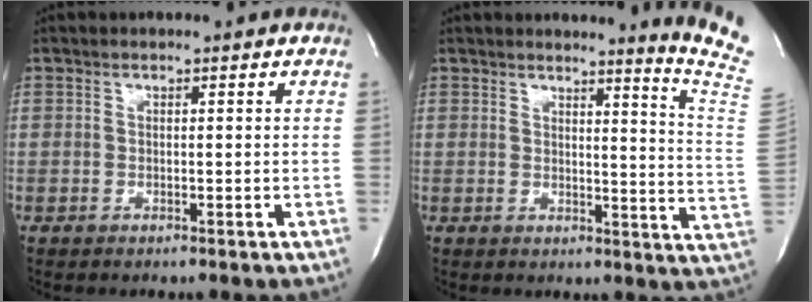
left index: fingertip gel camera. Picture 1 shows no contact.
{"total": 9.9, "force": [8.9, -3.2, 2.8], "torque": [-0.041, -0.125, 0.085]}